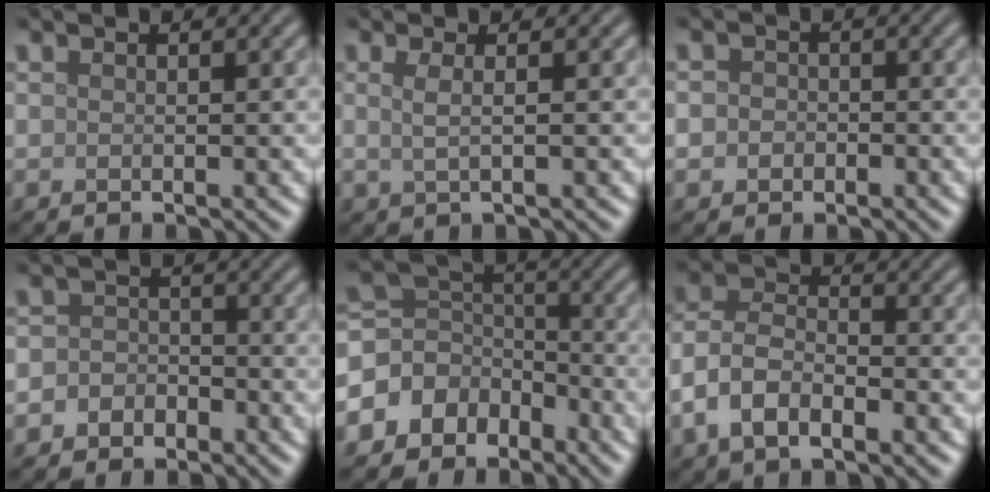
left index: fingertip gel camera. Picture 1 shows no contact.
{"total": 1.7, "force": [0.3, 0.7, 1.6], "torque": [-0.027, -0.004, -0.003]}
{"total": 2.1, "force": [-0.2, 2.0, 0.8], "torque": [0.008, 0.005, -0.024]}
{"total": 2.3, "force": [-1.1, 1.8, 0.8], "torque": [0.008, 0.006, -0.035]}
{"total": 6.5, "force": [-3.6, 5.1, 1.8], "torque": [-0.023, 0.022, -0.088]}
{"total": 5.6, "force": [-2.3, 3.1, 4.1], "torque": [-0.074, 0.004, -0.052]}